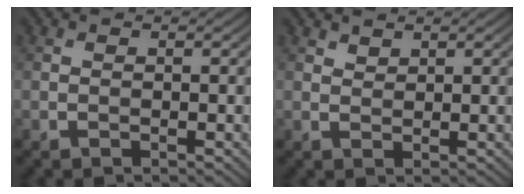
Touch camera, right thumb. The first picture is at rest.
{"total": 1.3, "force": [1.1, 0.5, 0.4], "torque": [-0.011, -0.001, 0.027]}